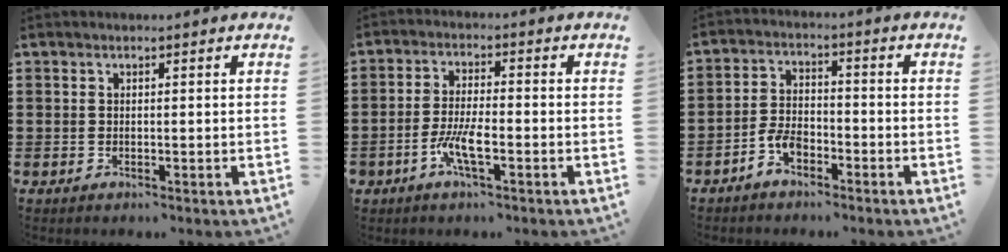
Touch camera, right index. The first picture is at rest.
{"total": 5.3, "force": [-2.5, 1.3, 4.5], "torque": [-0.108, -0.010, -0.053]}
{"total": 4.1, "force": [-2.8, 1.9, 2.2], "torque": [-0.054, 0.003, -0.058]}